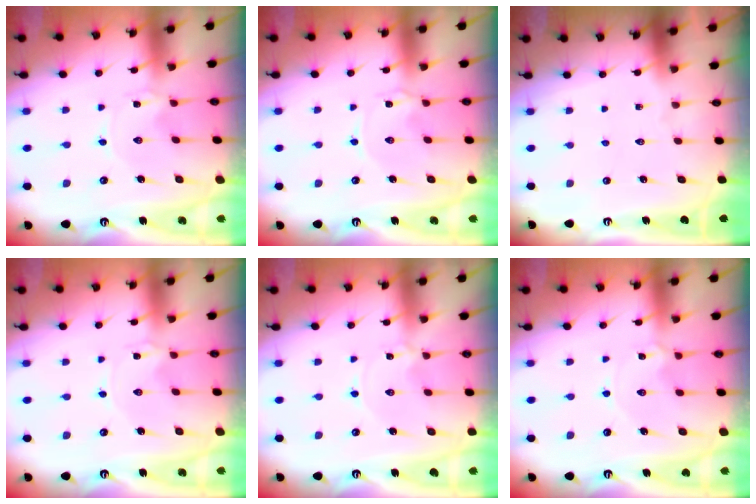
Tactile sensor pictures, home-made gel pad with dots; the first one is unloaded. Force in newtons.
{"total": 0.6, "press": 0.5, "slide": 0.2}
{"total": 0.0}
{"total": 0.0}
{"total": 0.0}
{"total": 1.8, "press": 1.8, "slide": 0.3}